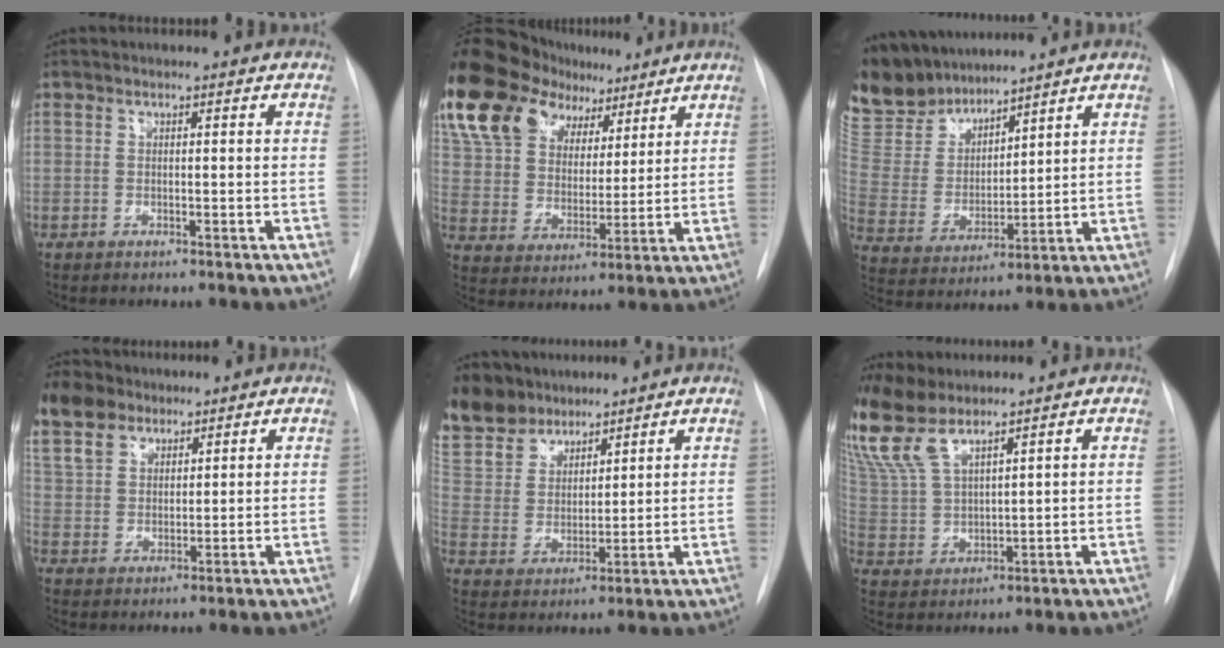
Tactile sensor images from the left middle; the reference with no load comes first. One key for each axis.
{"total": 19.6, "fx": 12.8, "fy": 11.3, "fz": 9.5, "tx": -0.185, "ty": 0.065, "tz": 0.230}
{"total": 11.8, "fx": 10.9, "fy": 3.9, "fz": 2.0, "tx": -0.056, "ty": 0.008, "tz": 0.231}
{"total": 10.0, "fx": 7.4, "fy": 5.7, "fz": 3.4, "tx": -0.083, "ty": 0.027, "tz": 0.146}
{"total": 18.9, "fx": 15.0, "fy": 9.8, "fz": 6.0, "tx": -0.165, "ty": 0.037, "tz": 0.293}
{"total": 15.1, "fx": 11.8, "fy": 5.1, "fz": 7.8, "tx": -0.198, "ty": 0.016, "tz": 0.244}